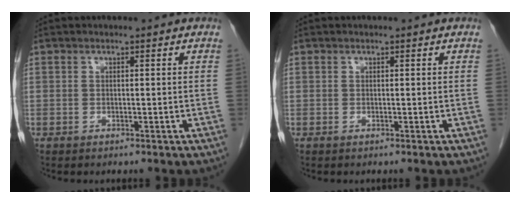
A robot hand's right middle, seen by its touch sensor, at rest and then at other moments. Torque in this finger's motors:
{"motor_torque": [0.27, 0.27, -0.01, 0.00]}